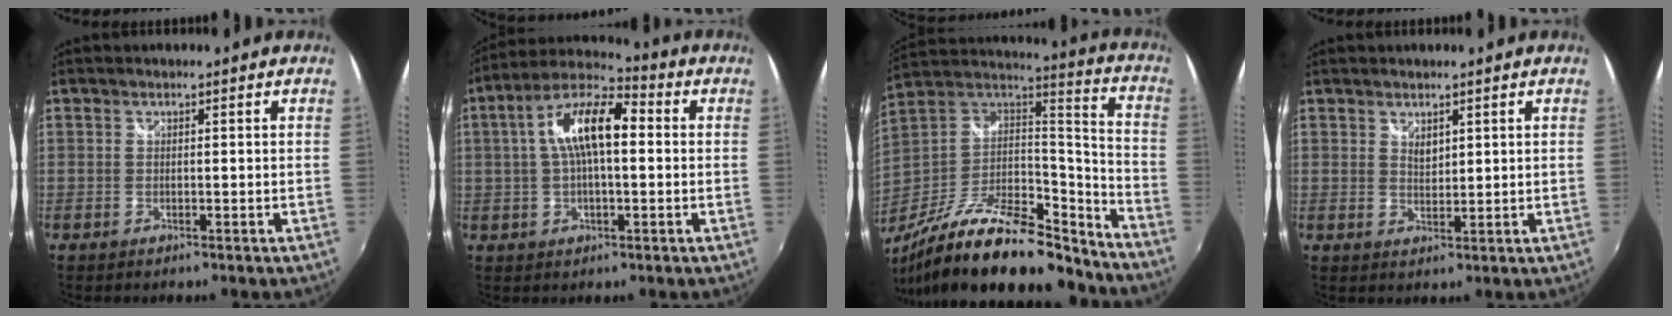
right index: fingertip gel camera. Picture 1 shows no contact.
{"total": 12.6, "force": [1.5, 5.0, 11.4], "torque": [-0.214, 0.026, 0.018]}
{"total": 29.8, "force": [-22.0, 9.4, 17.8], "torque": [-0.304, -0.024, -0.351]}
{"total": 2.3, "force": [1.5, 1.2, 1.2], "torque": [-0.016, -0.002, 0.028]}